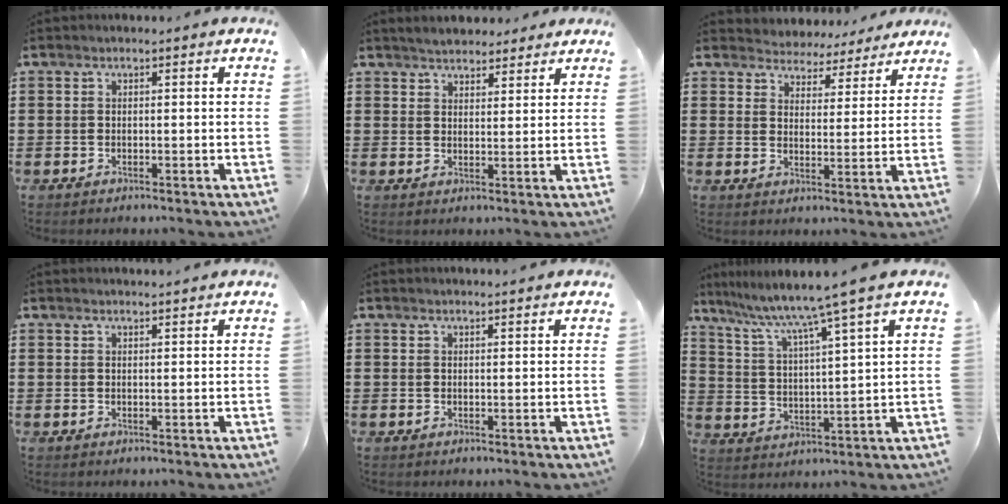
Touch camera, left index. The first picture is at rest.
{"total": 3.2, "force": [3.0, 0.9, 0.3], "torque": [-0.014, 0.000, 0.057]}
{"total": 4.4, "force": [4.3, 0.9, -0.3], "torque": [-0.019, -0.028, 0.075]}
{"total": 1.2, "force": [1.2, -0.1, 0.2], "torque": [-0.006, -0.002, 0.024]}
{"total": 1.1, "force": [1.1, 0.0, 0.2], "torque": [-0.006, -0.002, 0.022]}
{"total": 7.4, "force": [5.9, -1.4, 4.2], "torque": [-0.106, -0.046, 0.090]}